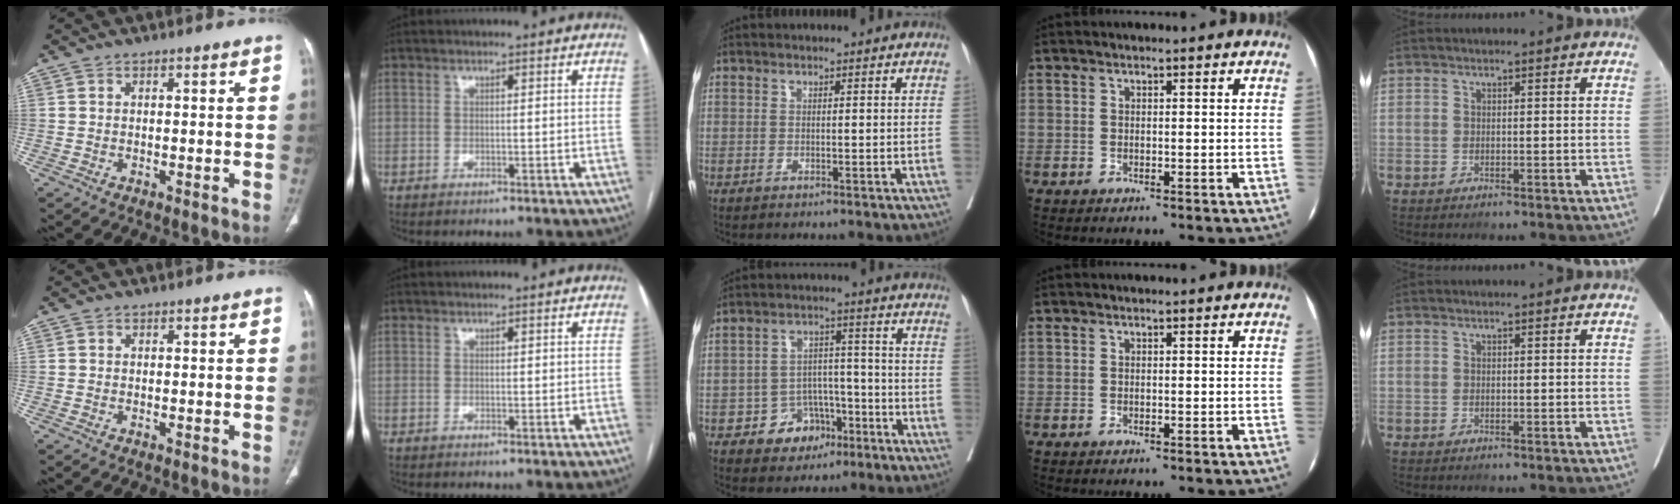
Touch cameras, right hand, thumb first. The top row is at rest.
{"middle": {"total": 6.7, "force": [-3.6, 5.1, 2.4], "torque": [-0.027, 0.019, -0.050]}}